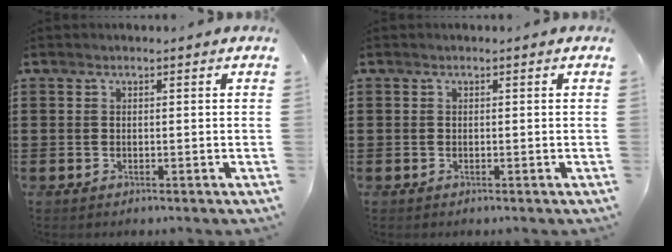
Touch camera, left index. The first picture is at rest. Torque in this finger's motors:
{"motor_torque": [0.08, 0.02, 0.02, 0.00]}